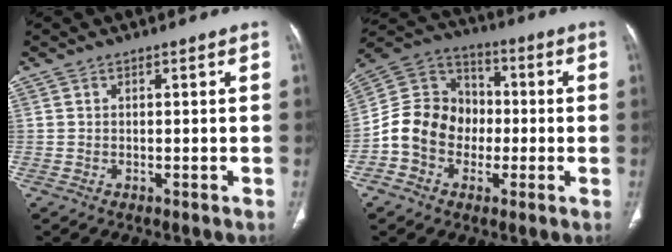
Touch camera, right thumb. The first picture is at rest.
{"total": 13.3, "force": [-2.8, 11.3, 6.3], "torque": [-0.087, 0.040, -0.061]}